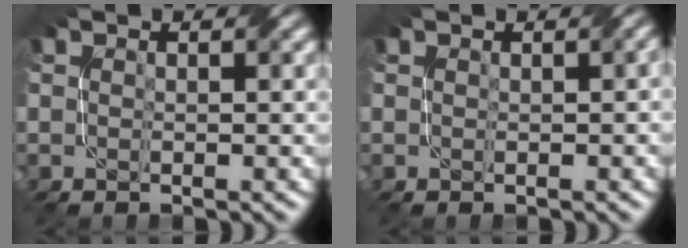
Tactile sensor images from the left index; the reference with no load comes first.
{"total": 0.5, "force": [-0.5, 0.0, 0.3], "torque": [0.001, 0.004, -0.006]}